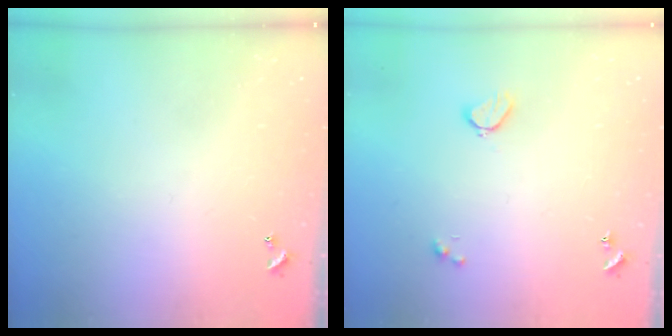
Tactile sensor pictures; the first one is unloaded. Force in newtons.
{"total": 2.0, "press": 1.9, "slide": 0.6}